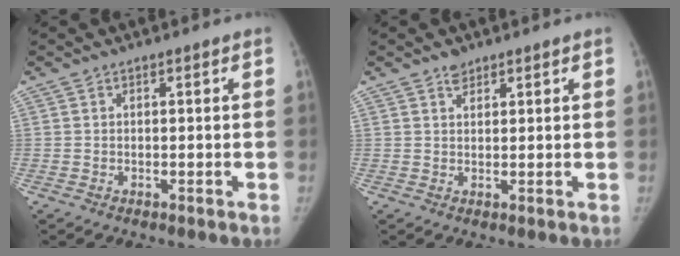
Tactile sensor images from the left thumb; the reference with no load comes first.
{"total": 1.9, "force": [1.5, 1.1, 0.4], "torque": [0.005, -0.010, 0.023]}